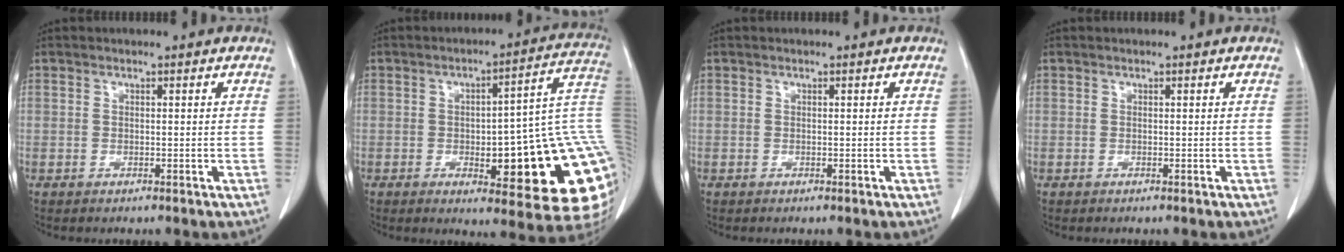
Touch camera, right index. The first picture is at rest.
{"total": 23.9, "force": [-4.0, 5.6, 22.9], "torque": [-0.183, 0.025, -0.042]}
{"total": 0.0}
{"total": 0.0}